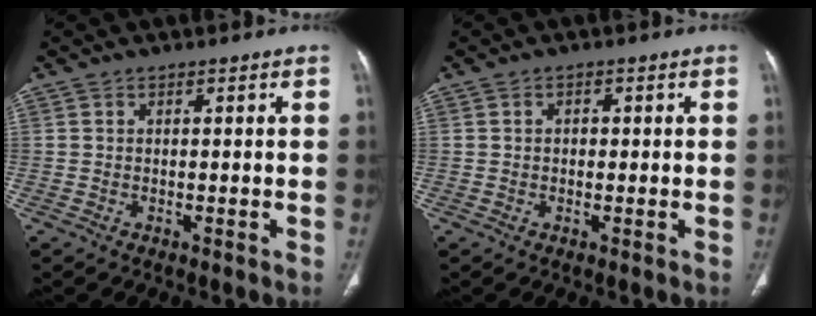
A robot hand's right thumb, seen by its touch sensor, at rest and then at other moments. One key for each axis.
{"total": 1.3, "fx": 0.2, "fy": 1.0, "fz": 0.8, "tx": -0.008, "ty": 0.004, "tz": 0.002}